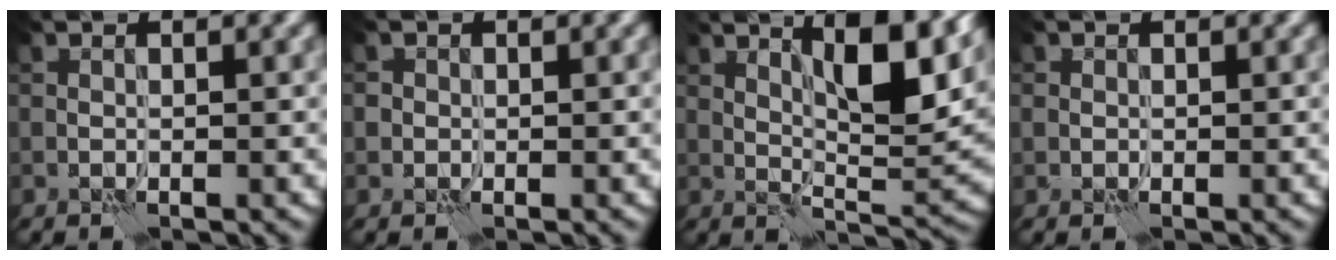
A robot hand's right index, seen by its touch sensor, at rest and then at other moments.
{"total": 0.8, "force": [0.1, 0.8, 0.0], "torque": [0.005, 0.000, -0.002]}
{"total": 8.0, "force": [3.7, 2.2, 6.7], "torque": [-0.104, -0.002, 0.063]}
{"total": 0.6, "force": [0.2, 0.5, 0.0], "torque": [0.002, -0.001, 0.002]}